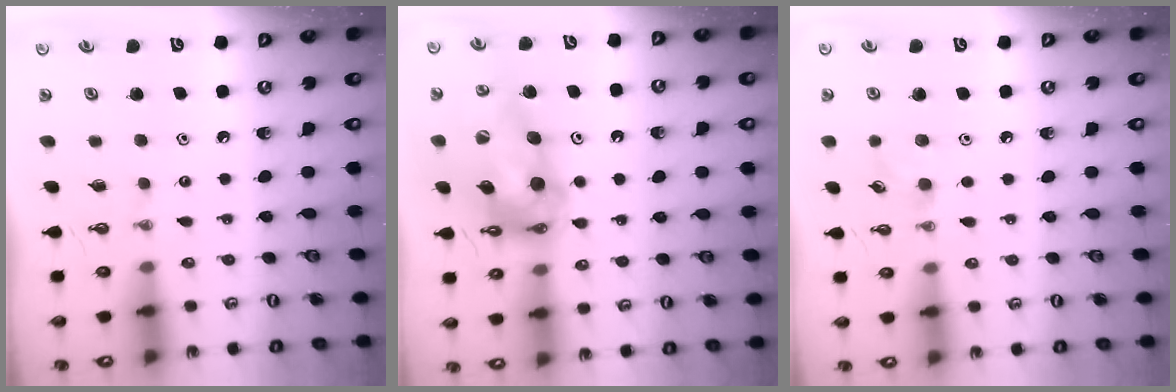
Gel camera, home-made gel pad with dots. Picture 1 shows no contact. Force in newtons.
{"total": 16.2, "press": 16.1, "slide": 1.7}
{"total": 5.7, "press": 5.6, "slide": 1.5}